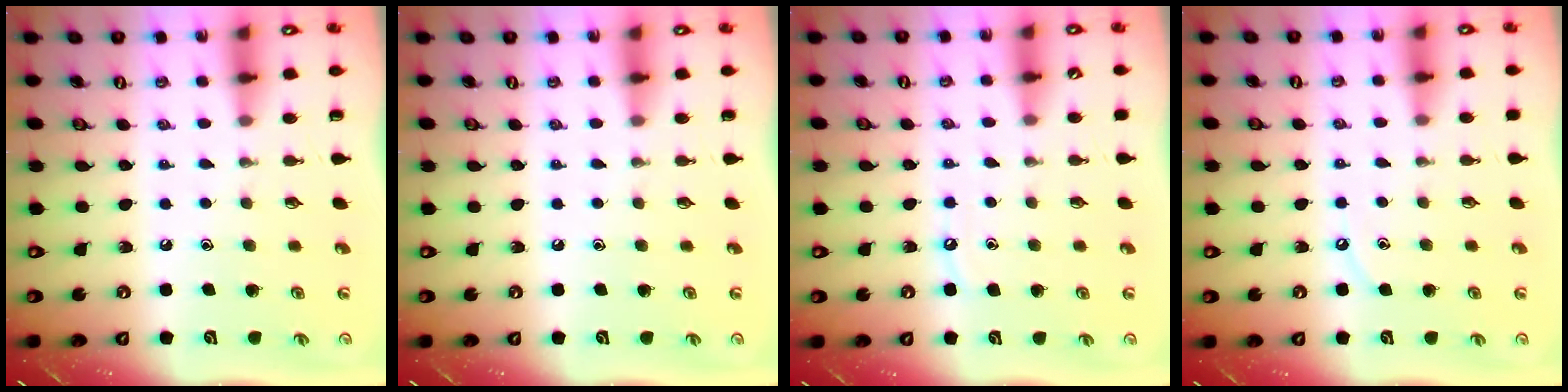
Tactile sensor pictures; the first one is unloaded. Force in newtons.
{"total": 0.0}
{"total": 4.8, "press": 4.7, "slide": 0.7}
{"total": 3.3, "press": 3.3, "slide": 0.5}